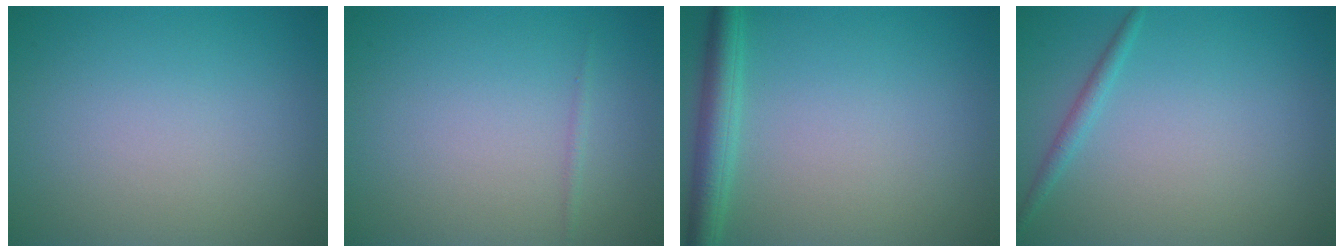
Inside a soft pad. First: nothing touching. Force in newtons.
{"total": 0.5, "press": 0.5, "slide": 0.0}
{"total": 3.3, "press": 3.3, "slide": 0.2}
{"total": 1.2, "press": 1.2, "slide": 0.0}